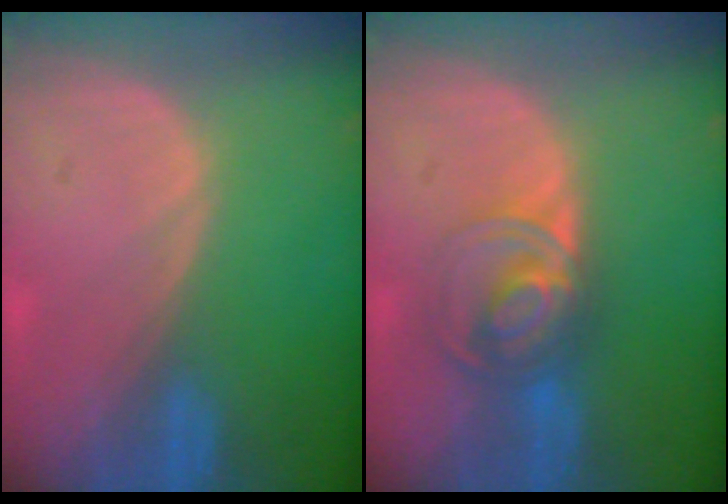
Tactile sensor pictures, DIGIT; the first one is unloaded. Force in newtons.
{"total": 7.3, "press": 6.0, "slide": 4.1}